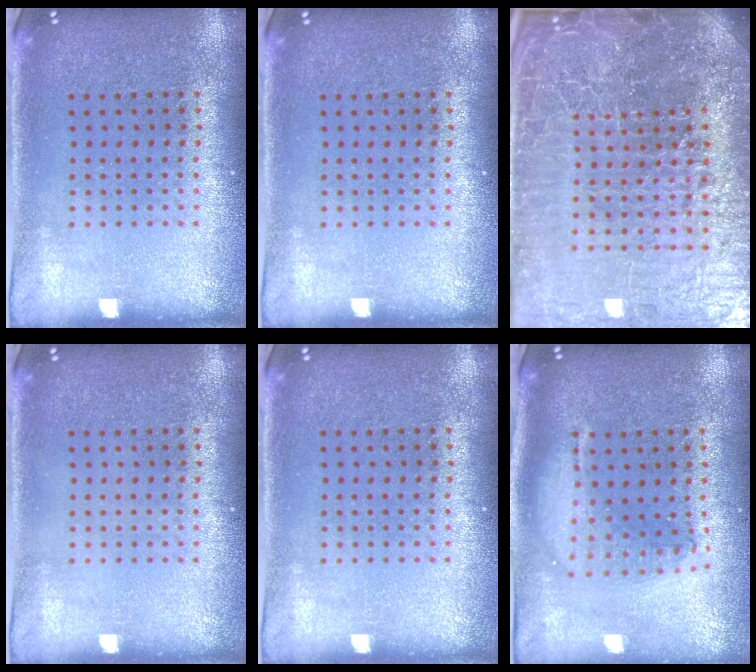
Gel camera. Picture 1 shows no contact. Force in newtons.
{"total": 0.0}
{"total": 7.7, "press": 6.7, "slide": 3.9}
{"total": 0.0}
{"total": 0.0}
{"total": 1.7, "press": 1.5, "slide": 0.9}